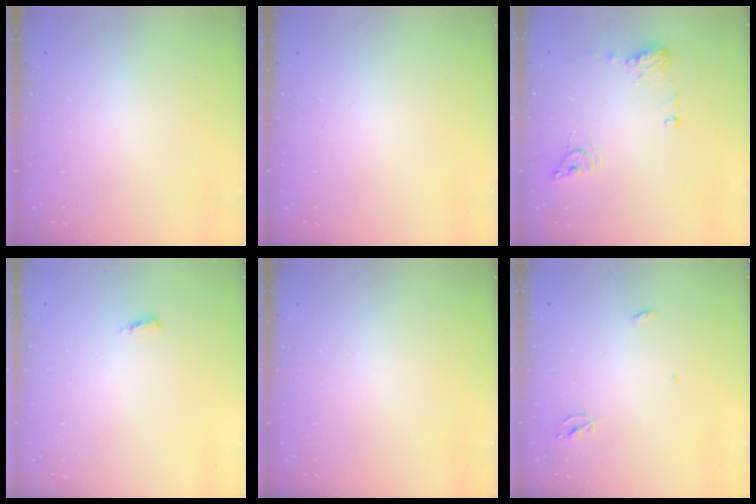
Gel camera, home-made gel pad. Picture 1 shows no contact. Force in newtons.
{"total": 0.0}
{"total": 10.4, "press": 10.3, "slide": 0.9}
{"total": 2.7, "press": 2.5, "slide": 1.0}
{"total": 0.0}
{"total": 2.3, "press": 2.3, "slide": 0.1}